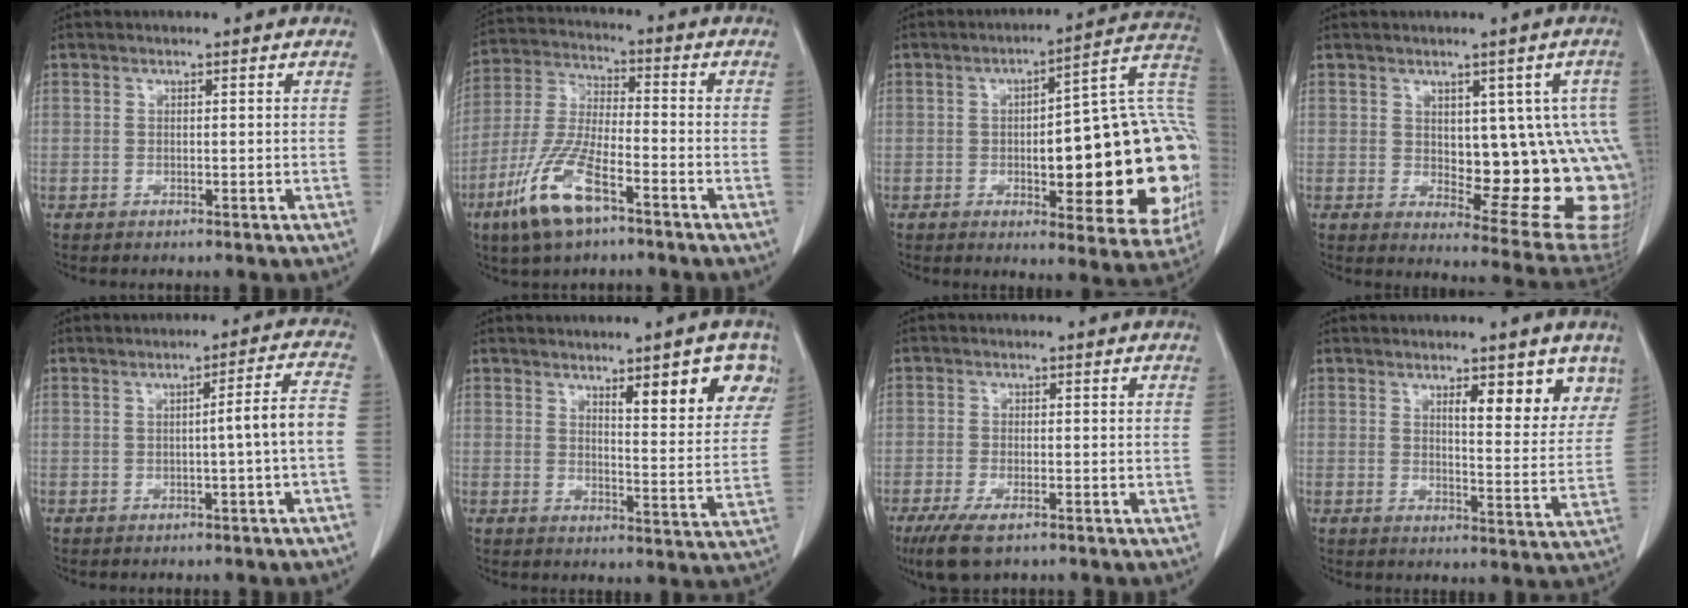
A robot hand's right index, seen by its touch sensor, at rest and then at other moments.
{"total": 12.3, "force": [-6.8, 3.1, 9.8], "torque": [-0.214, -0.017, -0.128]}
{"total": 26.4, "force": [-2.8, 6.4, 25.5], "torque": [-0.244, 0.031, -0.024]}
{"total": 15.8, "force": [0.2, 6.4, 14.4], "torque": [-0.121, 0.010, 0.022]}
{"total": 5.0, "force": [-1.2, -0.8, 4.8], "torque": [-0.064, 0.011, -0.017]}
{"total": 9.6, "force": [5.4, 1.7, 7.7], "torque": [-0.091, -0.004, 0.071]}
{"total": 6.0, "force": [-4.0, 1.7, 4.2], "torque": [-0.081, -0.014, -0.064]}
{"total": 8.4, "force": [5.4, 2.2, 6.0], "torque": [-0.065, -0.012, 0.069]}